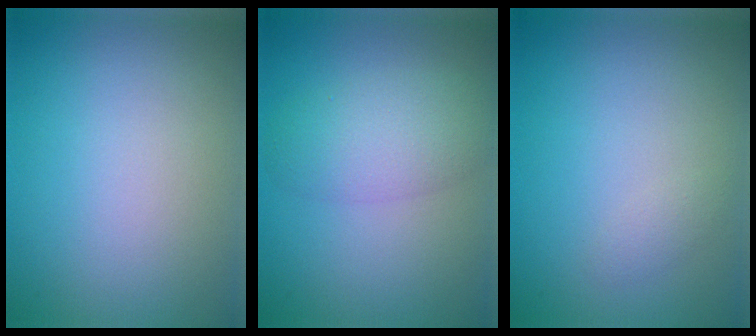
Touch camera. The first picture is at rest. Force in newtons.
{"total": 4.0, "press": 4.0, "slide": 0.1}
{"total": 0.7, "press": 0.7, "slide": 0.0}